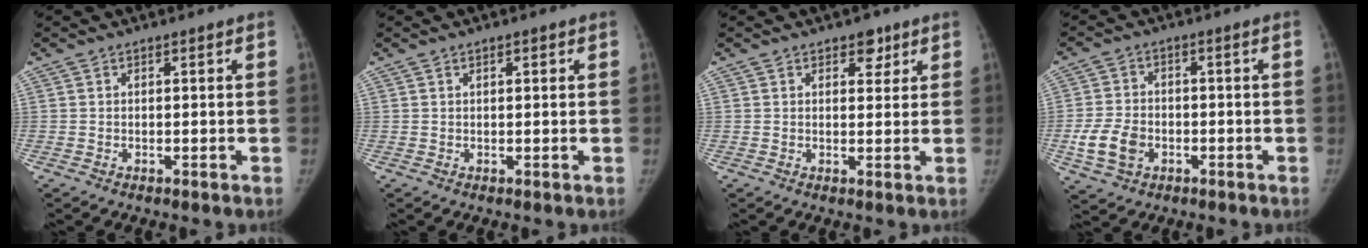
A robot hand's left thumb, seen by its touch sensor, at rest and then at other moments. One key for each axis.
{"total": 1.0, "fx": 0.4, "fy": 0.5, "fz": 0.7, "tx": -0.008, "ty": 0.001, "tz": 0.005}
{"total": 3.2, "fx": 1.9, "fy": 2.1, "fz": 1.5, "tx": 0.003, "ty": -0.010, "tz": 0.024}
{"total": 7.2, "fx": -2.3, "fy": 5.1, "fz": 4.4, "tx": -0.082, "ty": 0.010, "tz": -0.038}